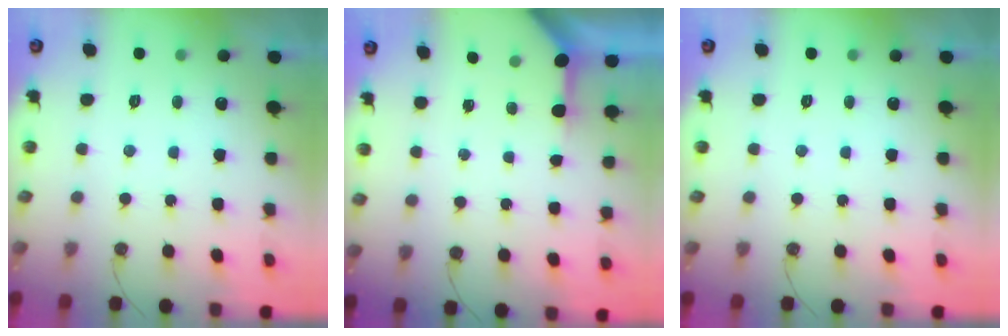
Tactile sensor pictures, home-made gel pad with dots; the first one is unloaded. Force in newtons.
{"total": 3.4, "press": 3.3, "slide": 0.4}
{"total": 0.0}